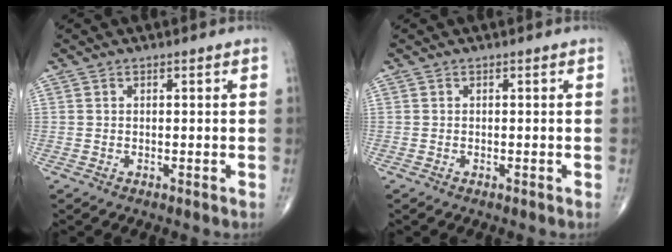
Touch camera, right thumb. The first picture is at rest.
{"total": 0.0}